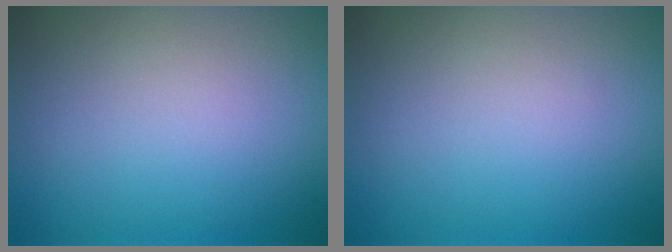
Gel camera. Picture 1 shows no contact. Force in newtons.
{"total": 0.0}